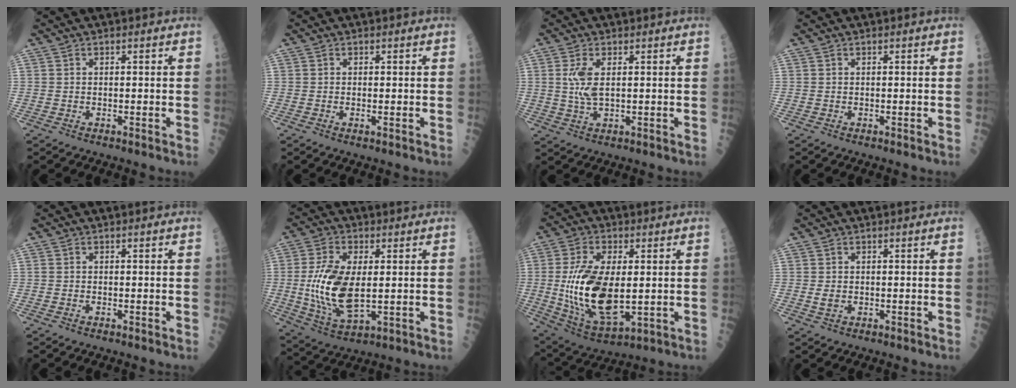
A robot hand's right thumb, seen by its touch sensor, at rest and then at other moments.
{"total": 0.6, "force": [-0.1, 0.1, 0.5], "torque": [-0.010, -0.001, -0.002]}
{"total": 4.7, "force": [0.9, 1.9, 4.2], "torque": [-0.095, -0.006, 0.023]}
{"total": 0.0}
{"total": 0.0}
{"total": 14.2, "force": [0.2, 6.6, 12.5], "torque": [-0.259, -0.014, 0.013]}
{"total": 18.5, "force": [-0.1, 8.9, 16.2], "torque": [-0.320, -0.017, 0.015]}
{"total": 1.5, "force": [-0.1, 1.1, 1.0], "torque": [-0.013, 0.001, -0.001]}